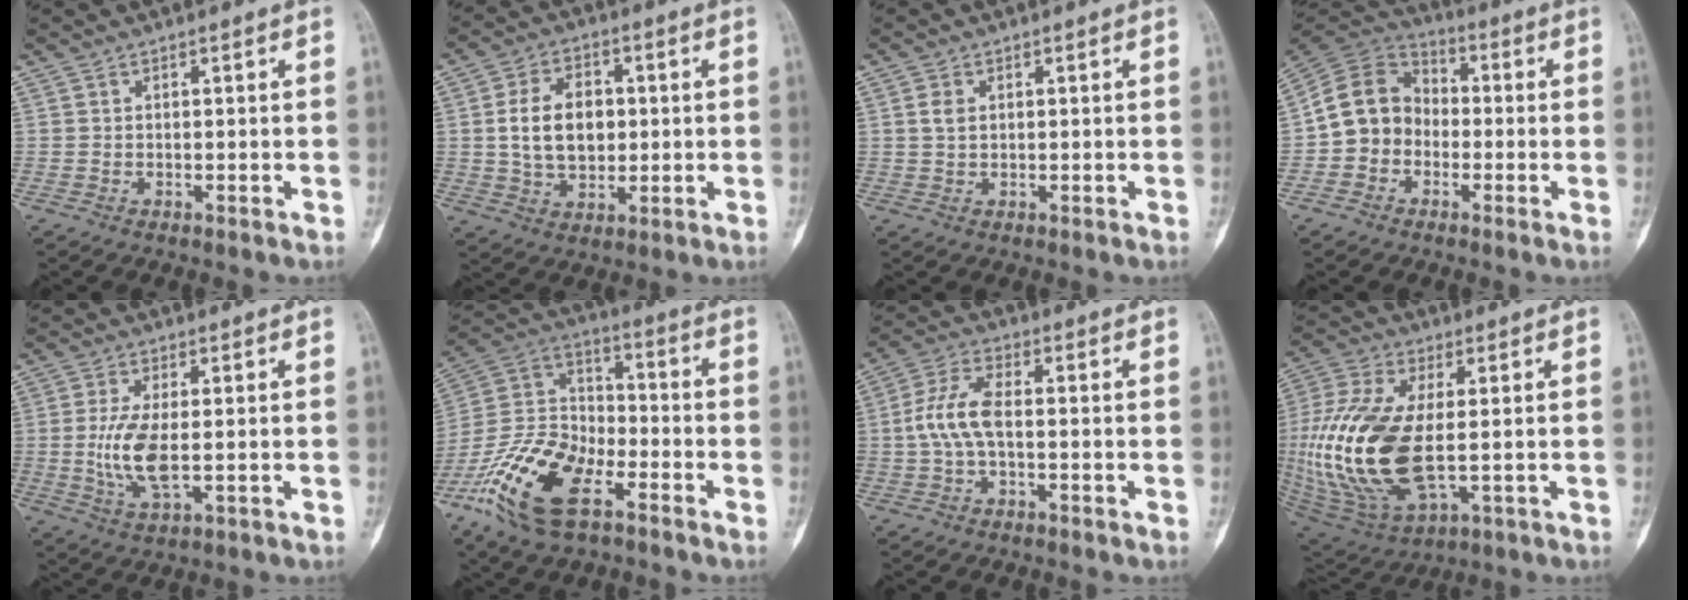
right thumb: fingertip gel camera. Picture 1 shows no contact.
{"total": 11.2, "force": [1.0, 7.6, 8.1], "torque": [-0.121, 0.005, 0.021]}
{"total": 2.3, "force": [0.6, 1.5, 1.5], "torque": [-0.029, 0.003, 0.013]}
{"total": 11.3, "force": [-1.7, 9.7, 5.5], "torque": [-0.083, 0.043, -0.046]}
{"total": 8.3, "force": [-0.5, 3.3, 7.6], "torque": [-0.167, -0.009, -0.005]}
{"total": 19.4, "force": [-10.5, 9.4, 13.3], "torque": [-0.266, 0.048, -0.205]}
{"total": 7.6, "force": [-0.6, 3.3, 6.8], "torque": [-0.156, 0.024, -0.017]}
{"total": 23.4, "force": [-0.9, 11.3, 20.5], "torque": [-0.456, -0.014, 0.000]}